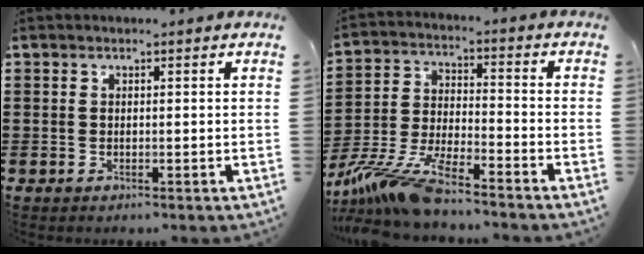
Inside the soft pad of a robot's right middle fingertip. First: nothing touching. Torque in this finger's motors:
{"motor_torque": [0.94, 0.21, 0.14, 0.15]}